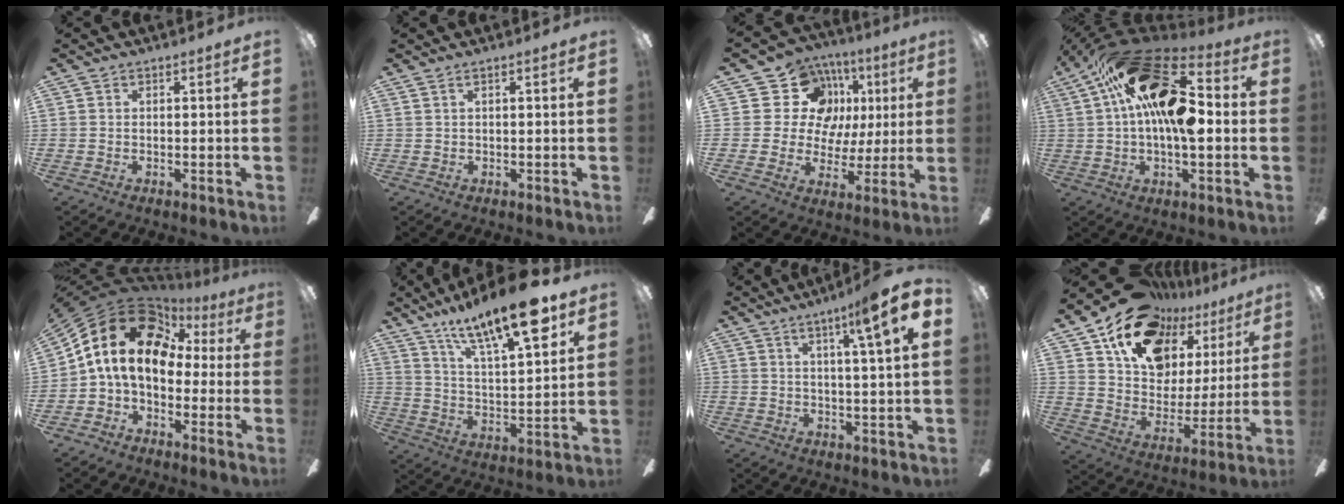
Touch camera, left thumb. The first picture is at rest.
{"total": 0.8, "force": [0.3, 0.2, 0.7], "torque": [-0.013, 0.002, 0.005]}
{"total": 16.5, "force": [5.4, 13.9, 7.0], "torque": [-0.118, -0.012, 0.115]}
{"total": 25.5, "force": [5.5, 12.7, 21.5], "torque": [-0.376, -0.002, 0.090]}
{"total": 17.6, "force": [4.1, 12.1, 12.1], "torque": [-0.256, -0.008, 0.073]}
{"total": 19.6, "force": [13.3, 5.7, 13.2], "torque": [-0.221, -0.067, 0.217]}
{"total": 9.5, "force": [5.3, -0.1, 7.9], "torque": [-0.115, -0.027, 0.073]}
{"total": 18.5, "force": [13.4, 10.6, 7.2], "torque": [-0.136, -0.088, 0.242]}